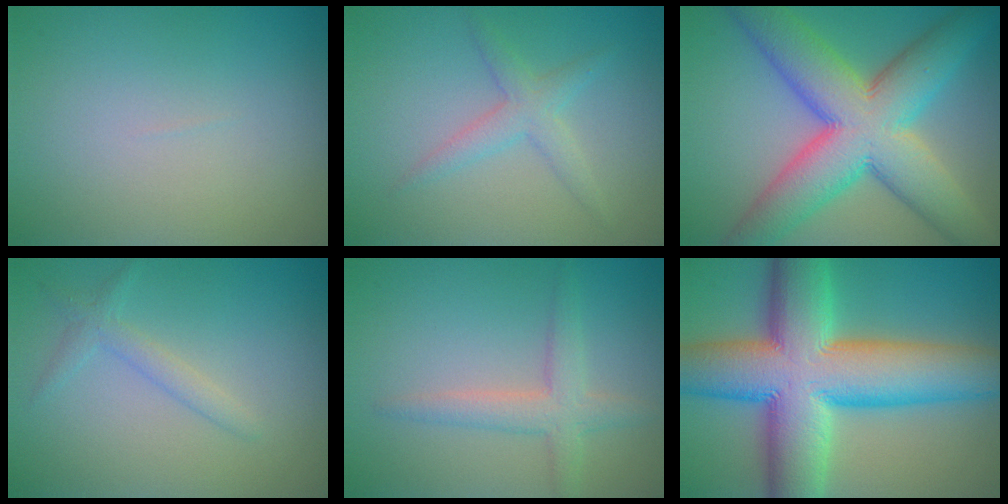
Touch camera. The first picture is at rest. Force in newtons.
{"total": 2.3, "press": 2.3, "slide": 0.1}
{"total": 12.1, "press": 12.1, "slide": 0.2}
{"total": 1.7, "press": 1.6, "slide": 0.2}
{"total": 2.9, "press": 2.9, "slide": 0.2}
{"total": 15.2, "press": 15.2, "slide": 0.6}